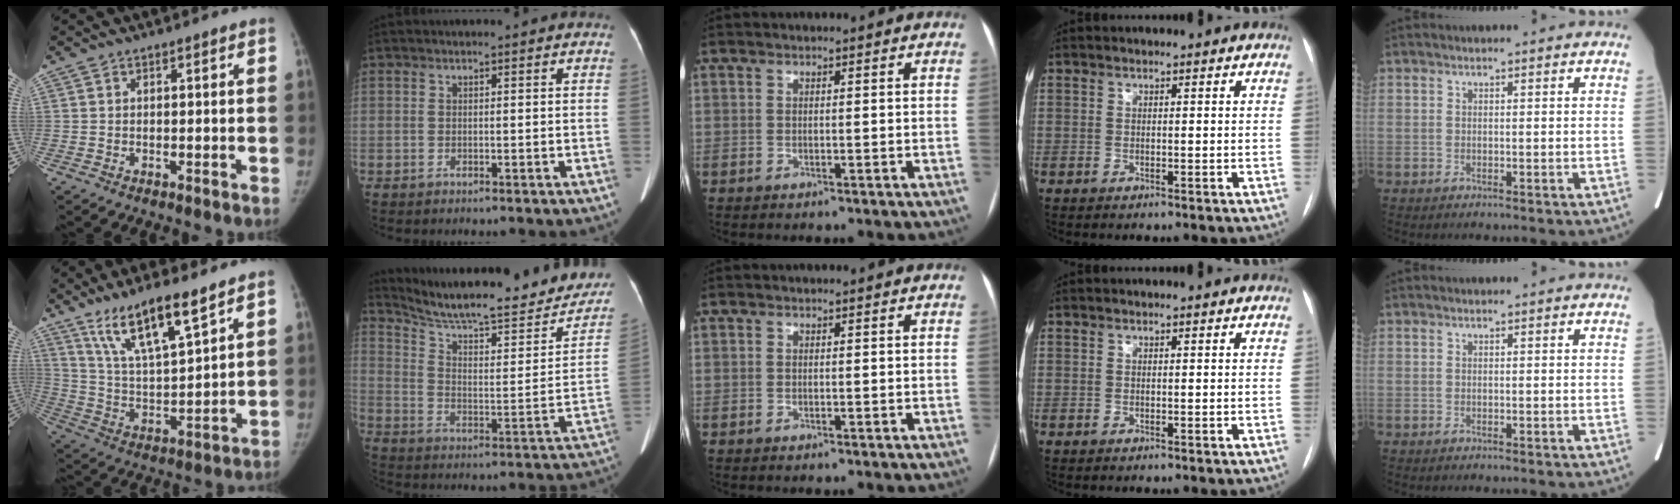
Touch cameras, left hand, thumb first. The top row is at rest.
{"thumb": {"total": 14.4, "force": [9.8, 3.1, 10.1], "torque": [-0.172, -0.051, 0.193]}, "index": {"total": 26.0, "force": [22.3, 4.7, 12.5], "torque": [-0.185, -0.028, 0.307]}}